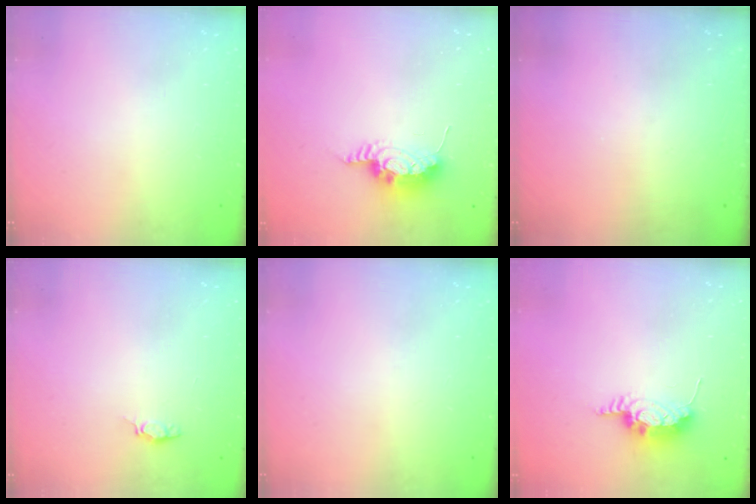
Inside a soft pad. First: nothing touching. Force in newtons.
{"total": 8.9, "press": 8.6, "slide": 2.1}
{"total": 0.0}
{"total": 3.9, "press": 3.8, "slide": 0.6}
{"total": 0.0}
{"total": 8.8, "press": 8.5, "slide": 2.1}